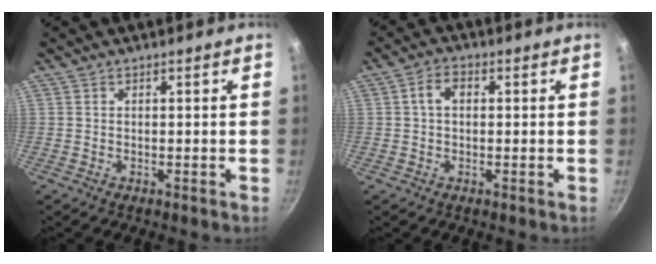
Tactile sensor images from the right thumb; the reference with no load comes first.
{"total": 3.8, "force": [0.4, 2.6, 2.7], "torque": [-0.044, 0.012, 0.002]}